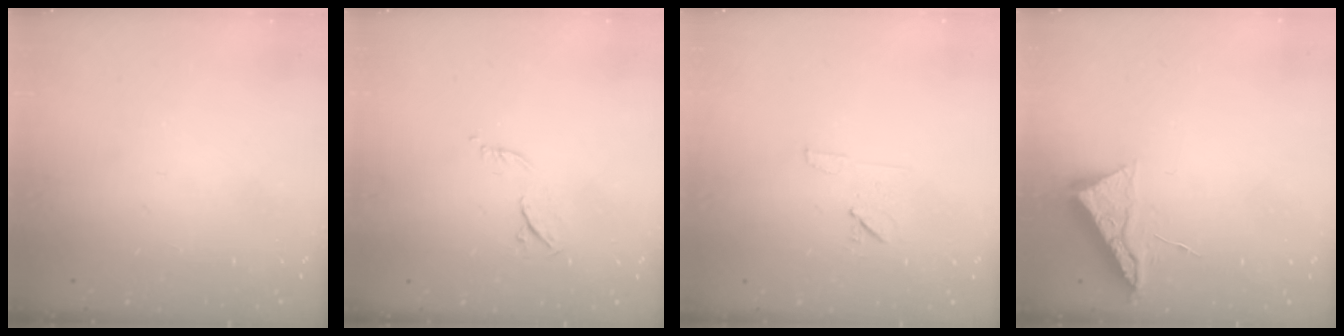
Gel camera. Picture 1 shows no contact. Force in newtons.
{"total": 6.2, "press": 6.1, "slide": 1.1}
{"total": 6.4, "press": 6.4, "slide": 0.6}
{"total": 6.6, "press": 6.6, "slide": 0.7}